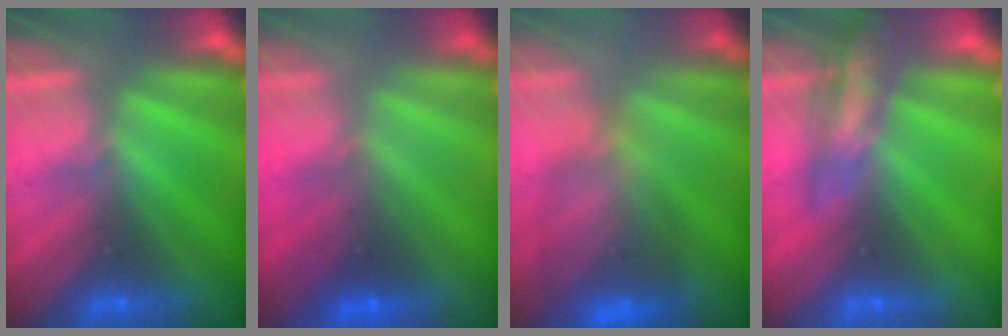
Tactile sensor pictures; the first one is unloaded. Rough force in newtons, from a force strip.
{"total": 1.8}
{"total": 9.5}
{"total": 2.4}